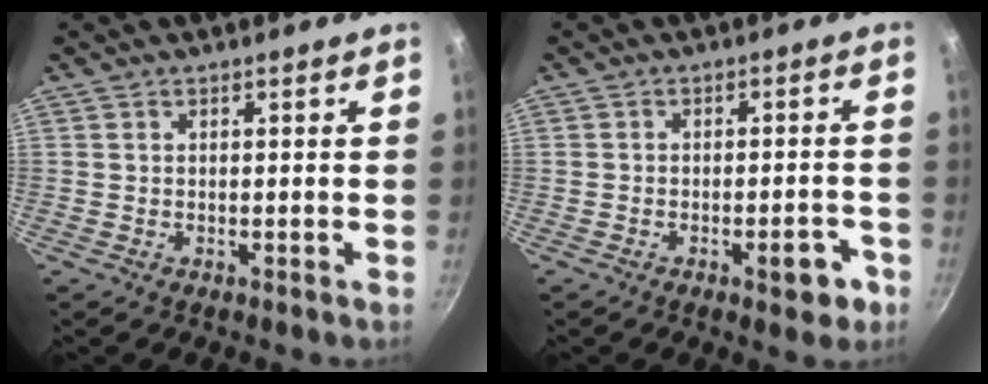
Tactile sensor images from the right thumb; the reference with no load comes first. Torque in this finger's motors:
{"motor_torque": [1.23, 0.65, -0.12, 0.04, 0.13]}